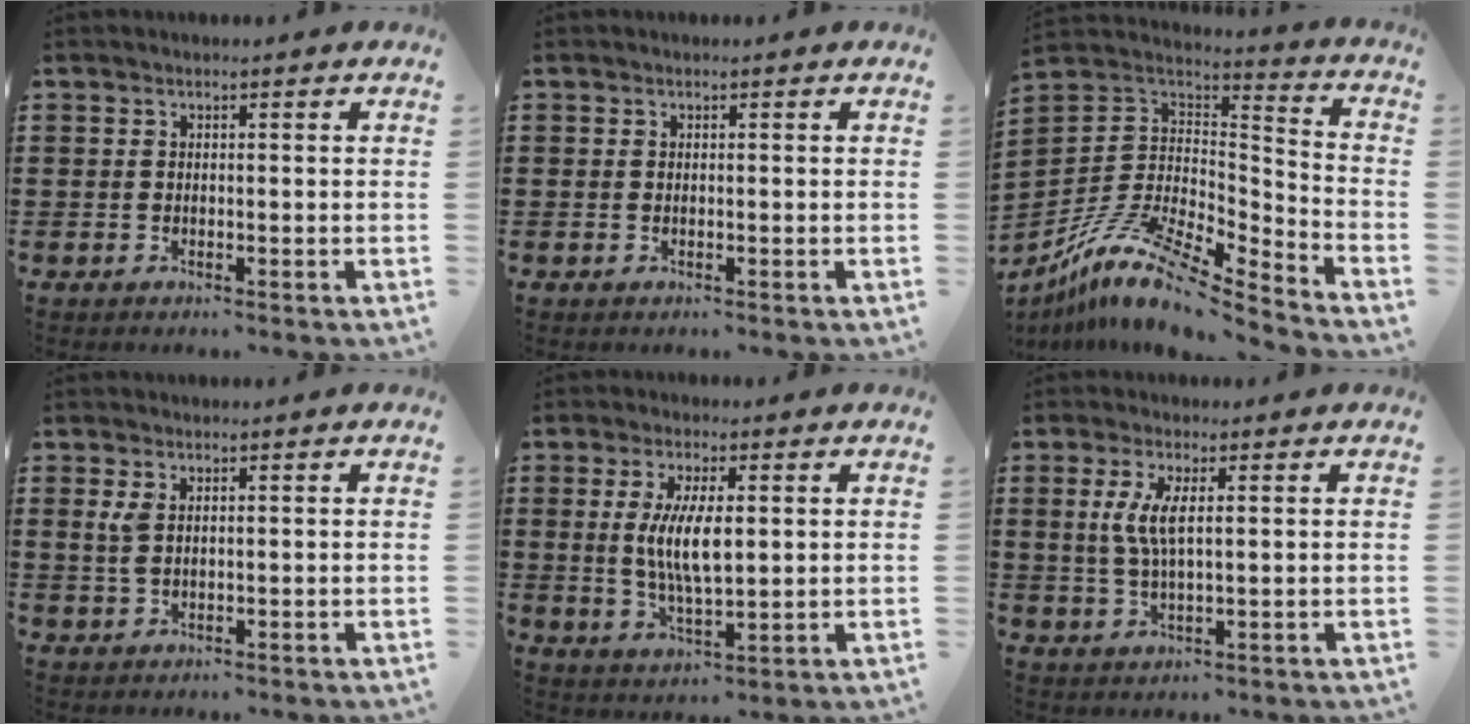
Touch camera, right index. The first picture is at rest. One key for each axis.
{"total": 0.0}
{"total": 12.2, "fx": -8.9, "fy": 3.0, "fz": 7.7, "tx": -0.168, "ty": 0.008, "tz": -0.177}
{"total": 2.4, "fx": 0.9, "fy": 1.2, "fz": 1.8, "tx": -0.041, "ty": 0.005, "tz": 0.016}
{"total": 7.6, "fx": 0.8, "fy": 2.5, "fz": 7.1, "tx": -0.136, "ty": 0.000, "tz": 0.010}
{"total": 5.0, "fx": 1.2, "fy": 1.4, "fz": 4.7, "tx": -0.102, "ty": -0.001, "tz": 0.017}